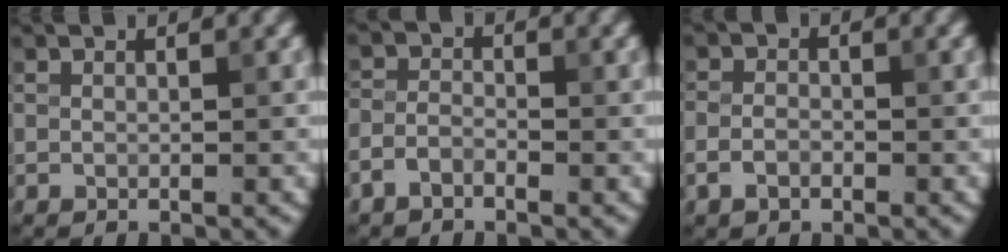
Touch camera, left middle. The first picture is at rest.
{"total": 1.9, "force": [-1.4, 1.0, 0.9], "torque": [-0.018, 0.005, -0.034]}
{"total": 2.0, "force": [-0.9, 1.3, 1.1], "torque": [-0.022, 0.002, -0.023]}